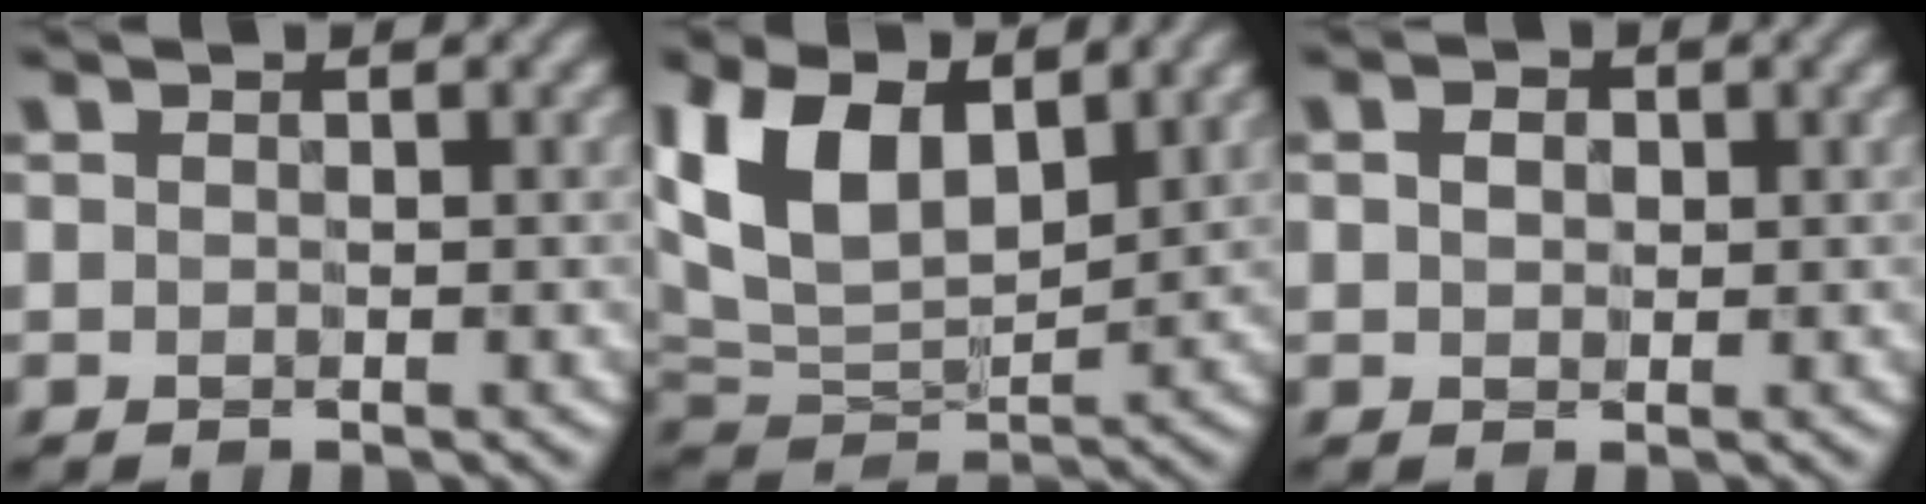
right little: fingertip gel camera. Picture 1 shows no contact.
{"total": 9.3, "force": [3.6, 5.5, 6.6], "torque": [-0.157, 0.002, 0.066]}
{"total": 1.3, "force": [0.0, 1.0, 0.8], "torque": [-0.016, 0.000, 0.001]}